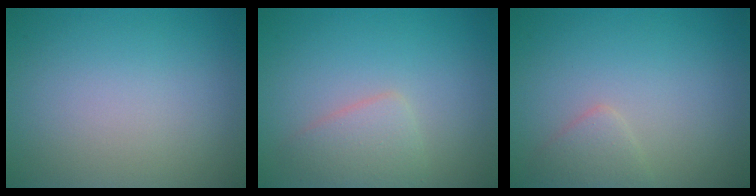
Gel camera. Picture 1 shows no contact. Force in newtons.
{"total": 2.4, "press": 2.4, "slide": 0.1}
{"total": 1.6, "press": 1.6, "slide": 0.1}